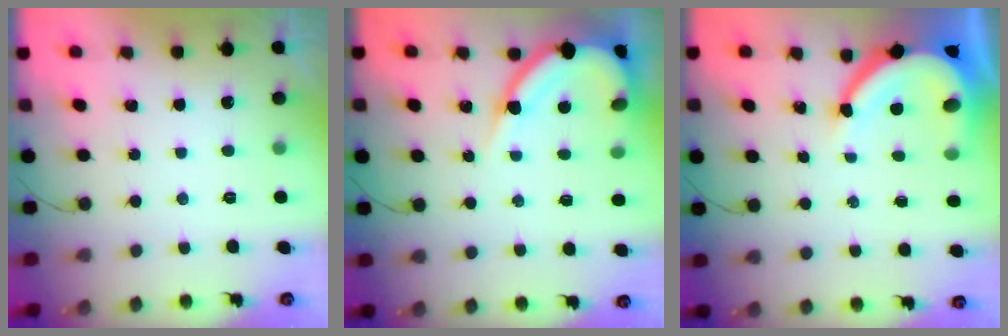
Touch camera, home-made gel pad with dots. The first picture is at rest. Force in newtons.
{"total": 10.3, "press": 10.2, "slide": 0.9}
{"total": 11.7, "press": 11.6, "slide": 1.5}